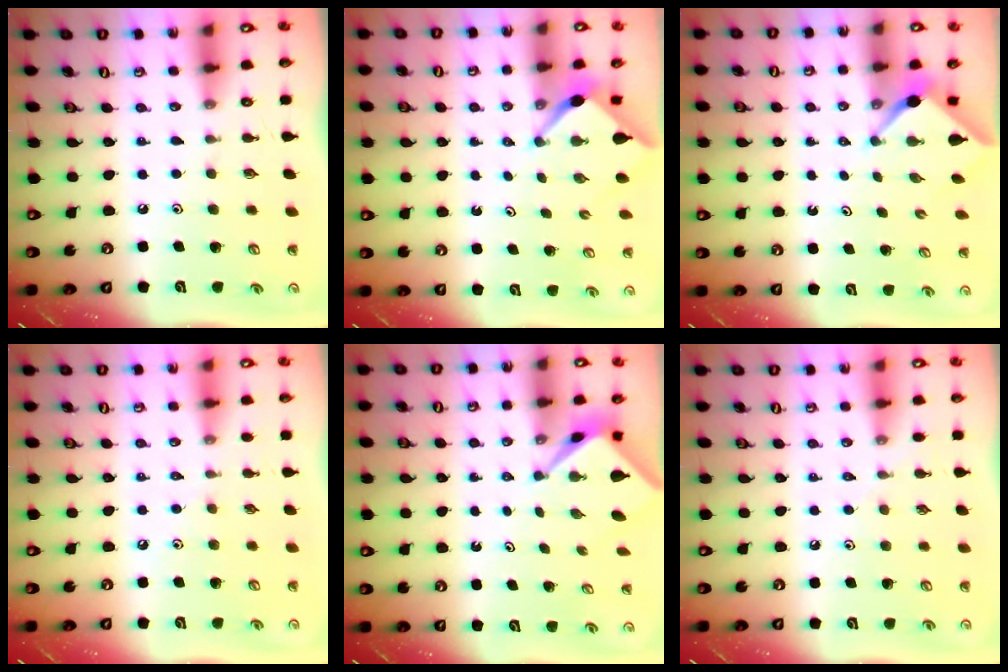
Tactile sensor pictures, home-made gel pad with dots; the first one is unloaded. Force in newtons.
{"total": 2.6, "press": 2.6, "slide": 0.2}
{"total": 2.4, "press": 2.4, "slide": 0.3}
{"total": 2.4, "press": 2.3, "slide": 0.5}
{"total": 2.3, "press": 2.3, "slide": 0.3}
{"total": 4.6, "press": 4.5, "slide": 0.7}